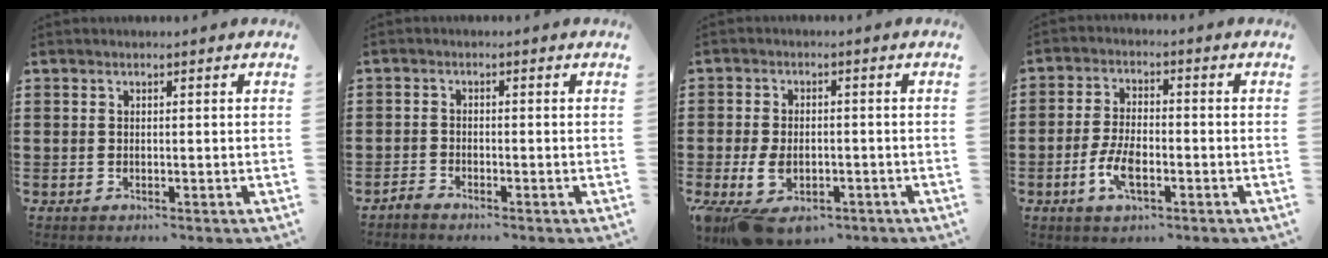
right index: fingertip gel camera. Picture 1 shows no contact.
{"total": 1.6, "force": [-1.6, 0.1, 0.0], "torque": [-0.006, 0.005, -0.033]}
{"total": 5.5, "force": [-2.4, 3.2, 3.8], "torque": [-0.093, -0.003, -0.049]}
{"total": 3.9, "force": [-1.4, 1.6, 3.3], "torque": [-0.079, -0.003, -0.029]}